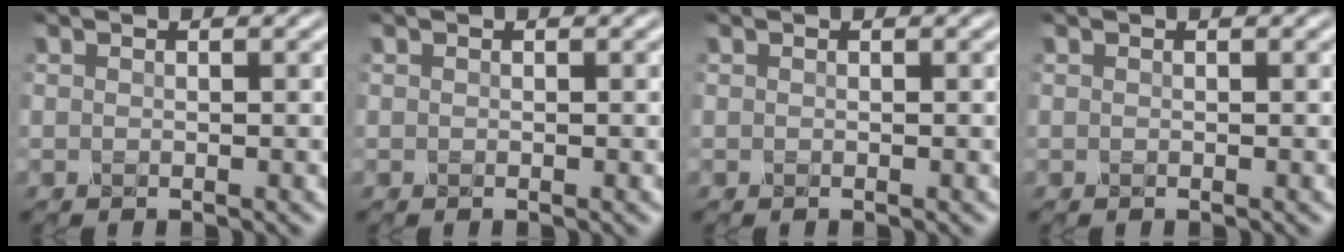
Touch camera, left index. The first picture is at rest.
{"total": 0.0}
{"total": 0.0}
{"total": 0.0}